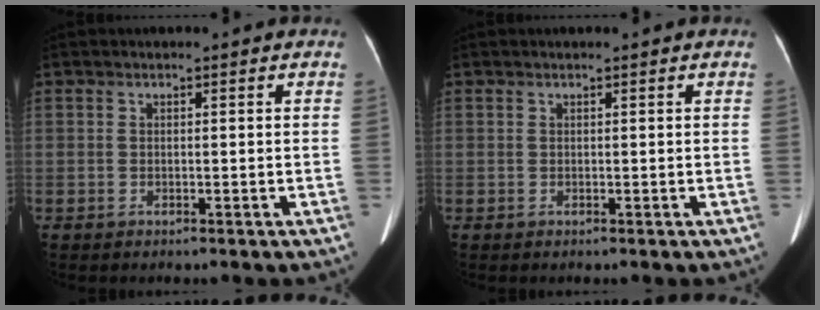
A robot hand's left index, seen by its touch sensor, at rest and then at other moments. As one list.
[{"total": 0.0}]